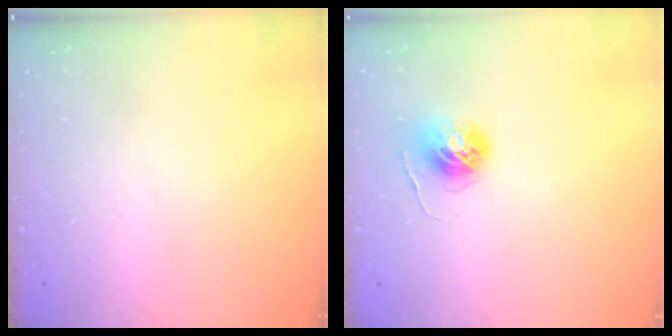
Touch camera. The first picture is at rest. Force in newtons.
{"total": 5.9, "press": 5.9, "slide": 0.3}